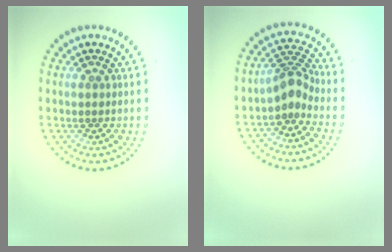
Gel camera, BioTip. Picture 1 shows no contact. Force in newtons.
{"total": 2.7, "press": 2.0, "slide": 1.8}